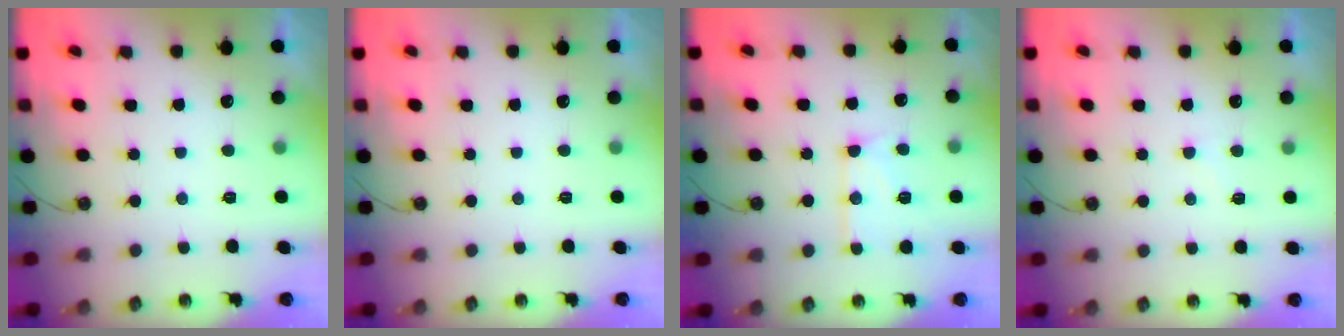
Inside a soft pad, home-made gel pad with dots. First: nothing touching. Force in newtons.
{"total": 0.0}
{"total": 11.1, "press": 11.1, "slide": 0.8}
{"total": 4.7, "press": 4.6, "slide": 0.5}